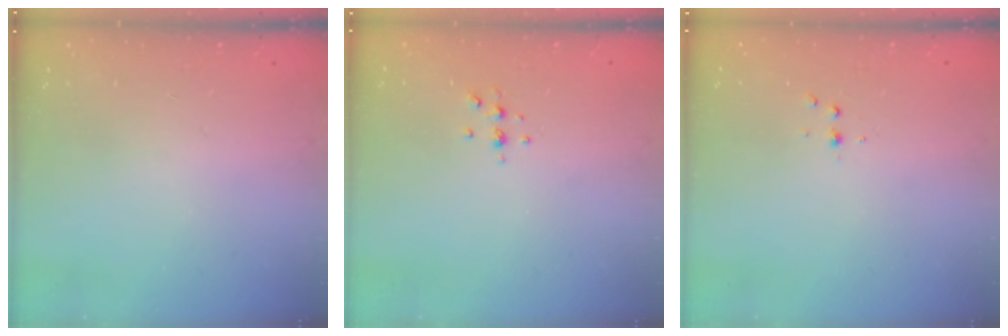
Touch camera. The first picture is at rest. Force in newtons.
{"total": 4.4, "press": 4.3, "slide": 0.6}
{"total": 3.2, "press": 3.1, "slide": 0.4}